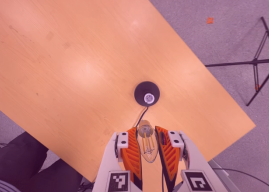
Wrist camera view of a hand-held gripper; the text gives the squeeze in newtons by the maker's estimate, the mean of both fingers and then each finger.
{"total": 24.2, "left": 27.4, "right": 21.0}